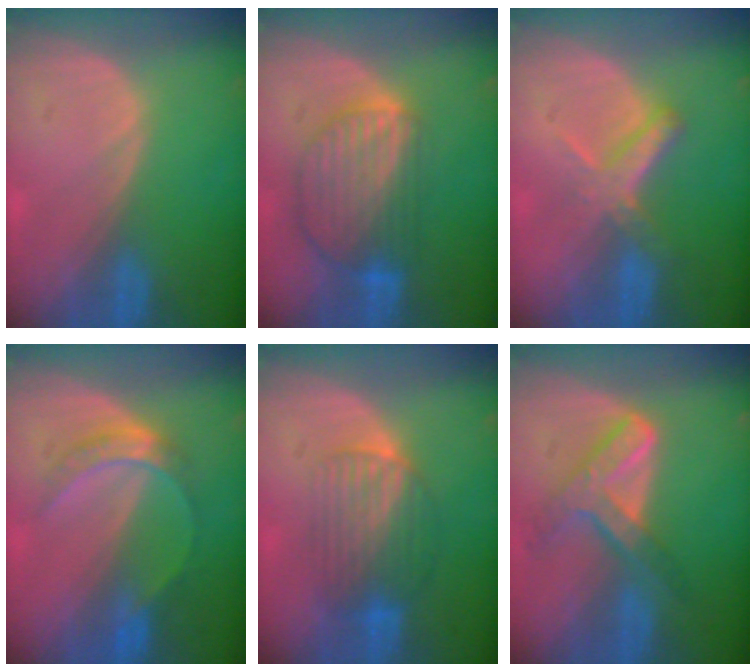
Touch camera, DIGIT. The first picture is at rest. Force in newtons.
{"total": 9.1, "press": 7.8, "slide": 4.8}
{"total": 5.5, "press": 5.0, "slide": 2.4}
{"total": 5.0, "press": 5.0, "slide": 0.8}
{"total": 6.5, "press": 6.4, "slide": 1.0}
{"total": 7.3, "press": 6.2, "slide": 3.8}